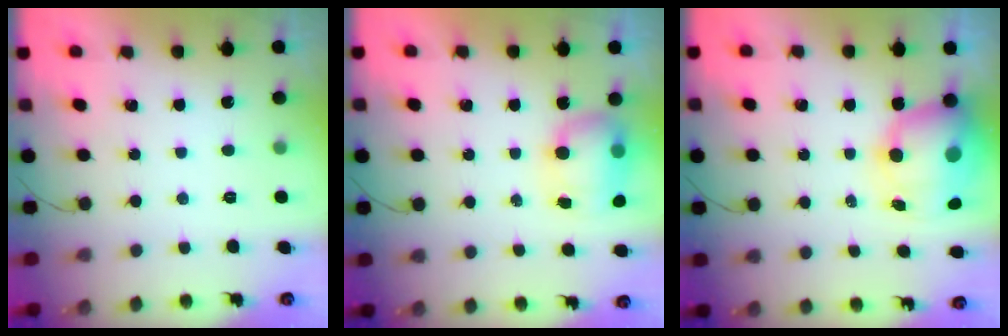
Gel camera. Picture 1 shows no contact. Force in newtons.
{"total": 7.8, "press": 7.7, "slide": 1.1}
{"total": 13.2, "press": 12.8, "slide": 3.4}